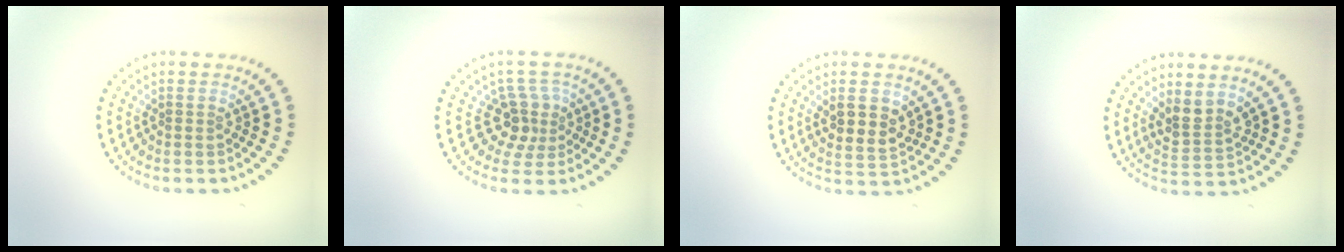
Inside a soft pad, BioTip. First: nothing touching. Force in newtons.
{"total": 3.0, "press": 2.3, "slide": 2.0}
{"total": 3.0, "press": 2.8, "slide": 1.0}
{"total": 2.7, "press": 2.3, "slide": 1.4}